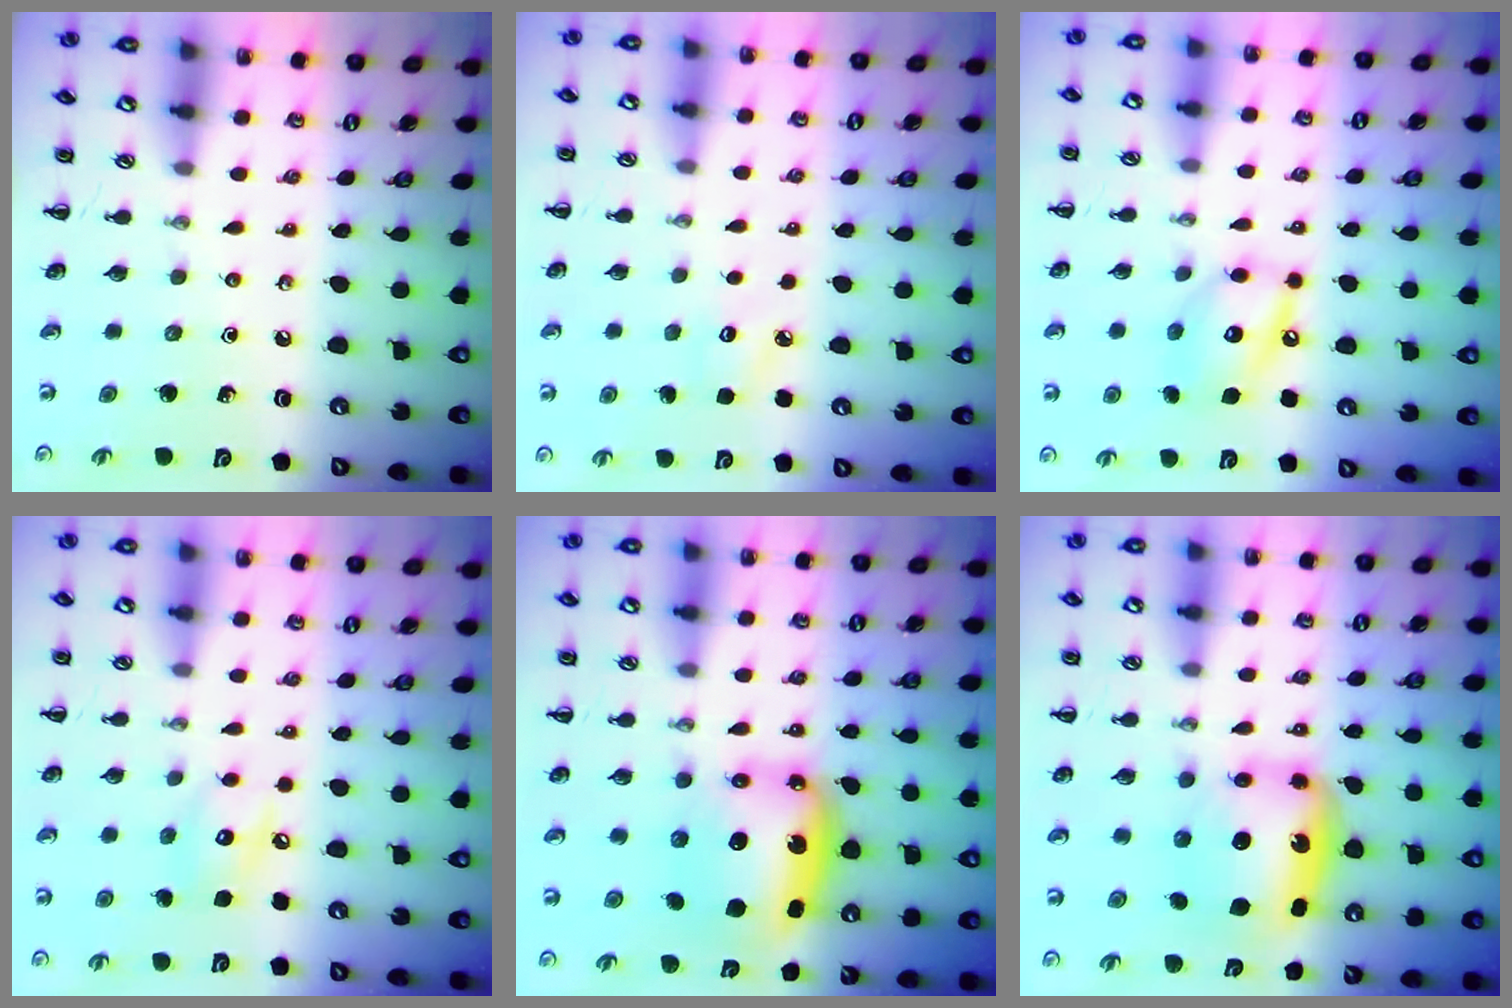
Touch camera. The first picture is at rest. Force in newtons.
{"total": 5.4, "press": 5.1, "slide": 1.7}
{"total": 12.1, "press": 12.0, "slide": 1.4}
{"total": 8.0, "press": 8.0, "slide": 0.9}
{"total": 7.1, "press": 6.8, "slide": 2.1}
{"total": 6.3, "press": 6.1, "slide": 1.6}